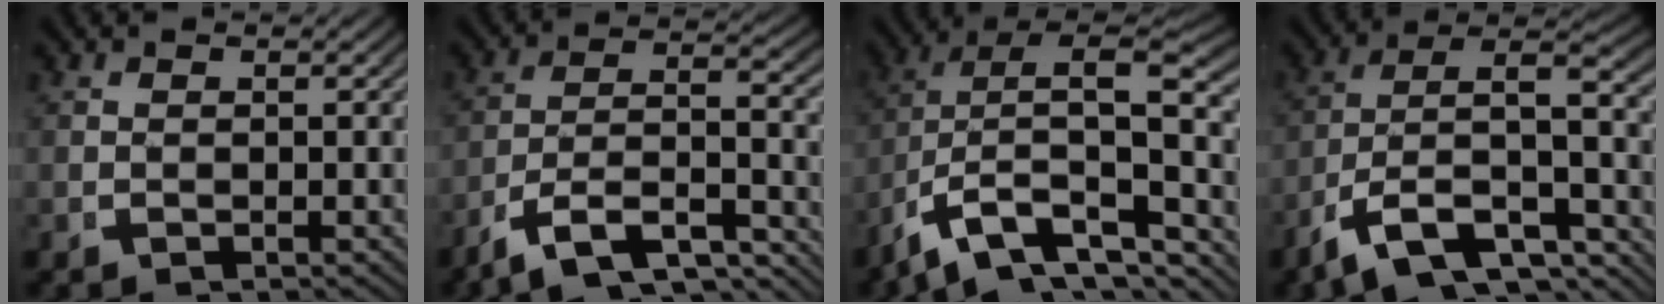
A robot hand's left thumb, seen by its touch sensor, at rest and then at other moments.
{"total": 12.5, "force": [-7.6, 7.3, 6.7], "torque": [-0.154, -0.050, -0.107]}
{"total": 11.6, "force": [-3.2, 7.2, 8.5], "torque": [-0.154, -0.040, -0.035]}
{"total": 13.1, "force": [-5.3, 8.4, 8.5], "torque": [-0.191, -0.056, -0.069]}